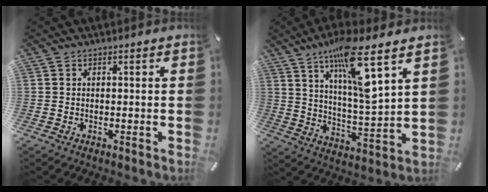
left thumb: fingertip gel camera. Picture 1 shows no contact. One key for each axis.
{"total": 15.4, "fx": 9.5, "fy": 2.6, "fz": 11.9, "tx": -0.217, "ty": -0.052, "tz": 0.150}